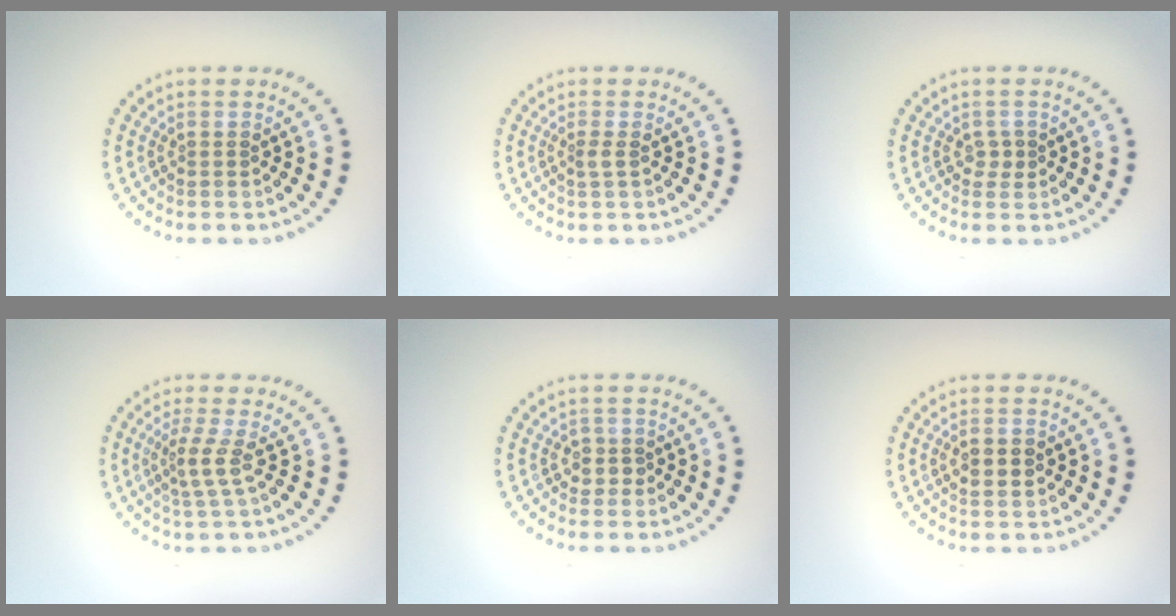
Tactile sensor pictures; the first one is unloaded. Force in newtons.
{"total": 0.8, "press": 0.6, "slide": 0.6}
{"total": 1.0, "press": 0.9, "slide": 0.5}
{"total": 2.2, "press": 1.4, "slide": 1.7}
{"total": 1.6, "press": 1.3, "slide": 0.9}
{"total": 2.0, "press": 1.9, "slide": 0.2}